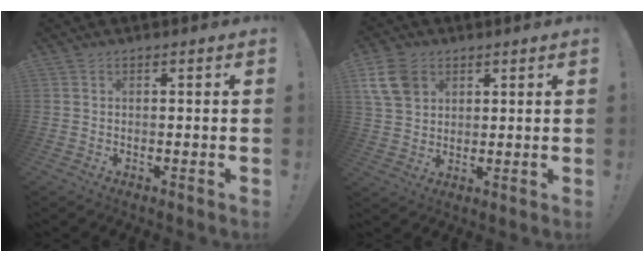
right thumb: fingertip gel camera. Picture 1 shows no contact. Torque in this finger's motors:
{"motor_torque": [0.03, 0.04, 0.20, 0.01, 0.01]}